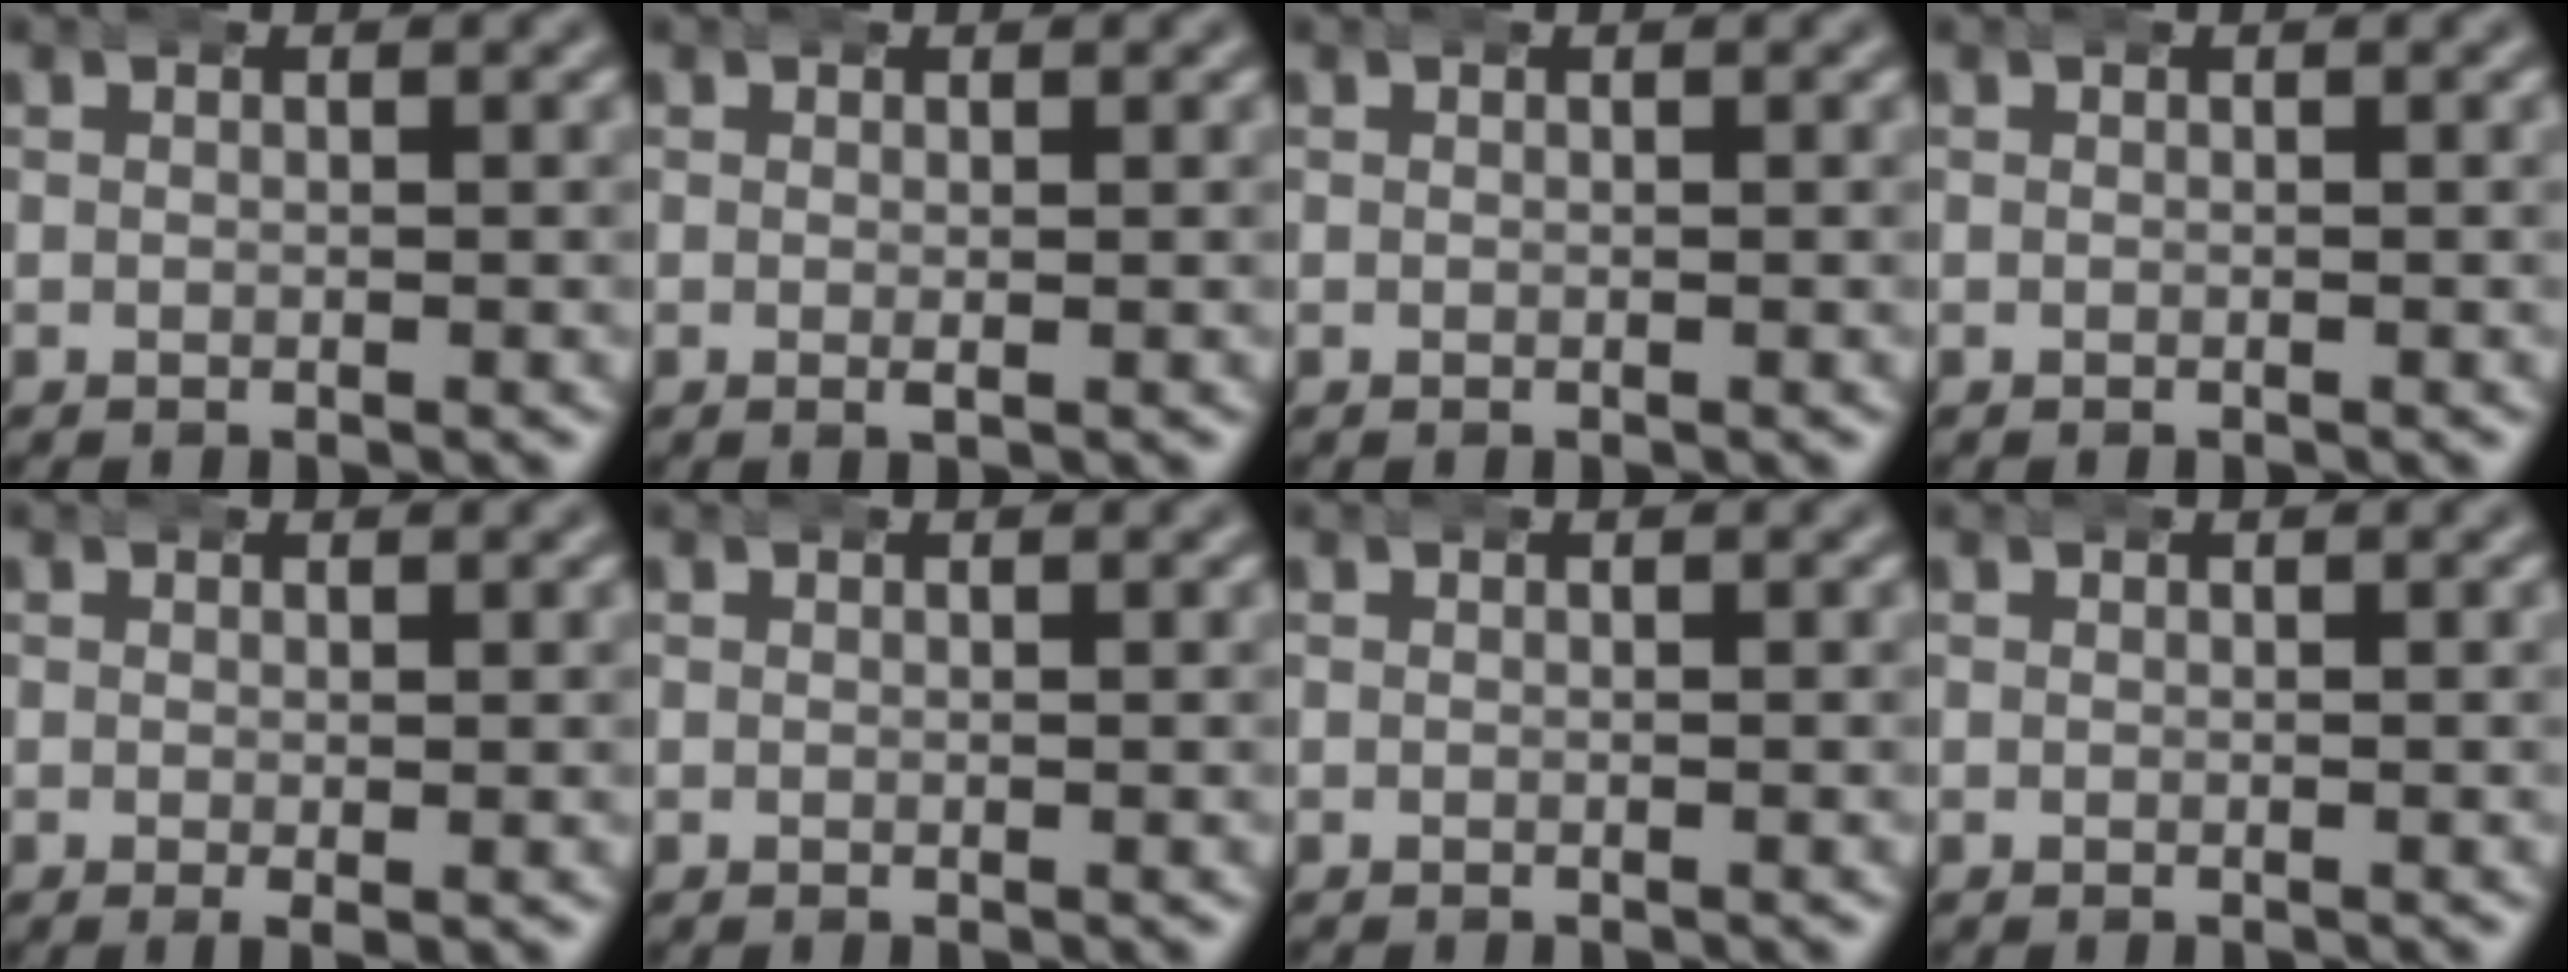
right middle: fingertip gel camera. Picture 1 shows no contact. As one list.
[{"total": 0.7, "force": [-0.1, 0.2, 0.7], "torque": [-0.015, 0.000, -0.003]}, {"total": 0.0}, {"total": 0.0}, {"total": 1.3, "force": [-0.4, 0.3, 1.2], "torque": [-0.017, -0.004, -0.005]}, {"total": 0.0}, {"total": 0.0}, {"total": 0.0}]